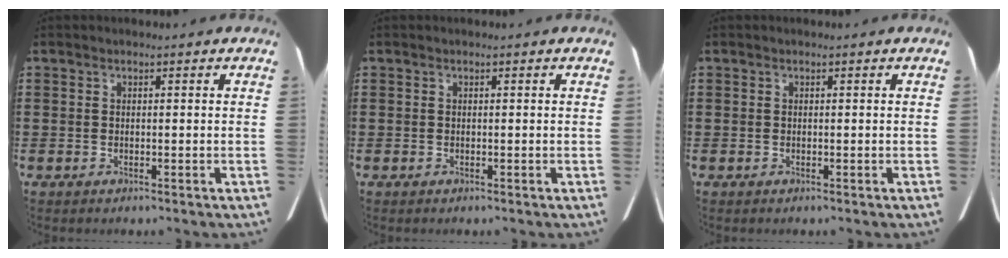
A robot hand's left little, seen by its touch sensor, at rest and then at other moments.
{"total": 0.0}
{"total": 0.0}